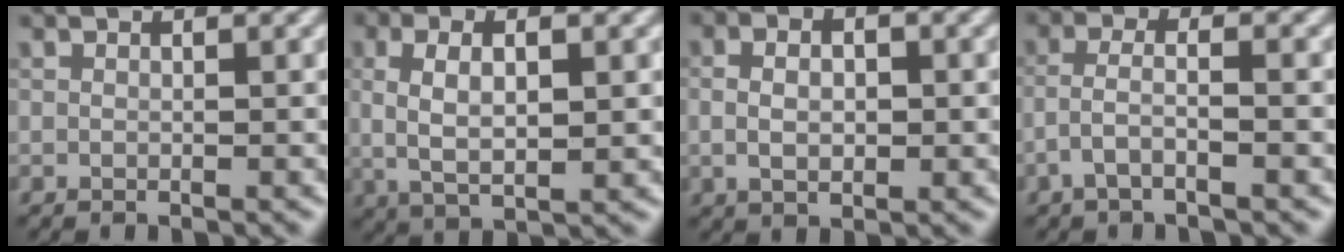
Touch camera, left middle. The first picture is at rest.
{"total": 5.1, "force": [0.7, 1.8, 4.7], "torque": [-0.093, 0.003, 0.013]}
{"total": 3.0, "force": [0.0, 1.7, 2.5], "torque": [-0.049, 0.002, 0.000]}
{"total": 2.6, "force": [-1.3, 0.6, 2.2], "torque": [-0.046, 0.010, -0.033]}